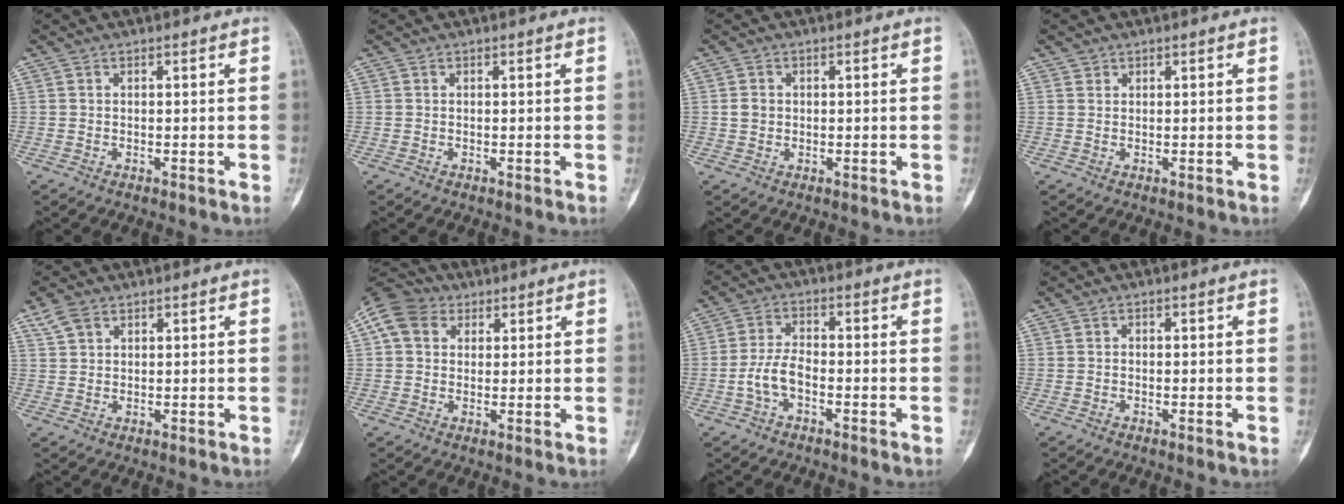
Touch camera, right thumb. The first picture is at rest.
{"total": 0.0}
{"total": 2.0, "force": [0.2, 1.8, 1.0], "torque": [-0.010, 0.004, 0.005]}
{"total": 0.9, "force": [0.6, 0.7, 0.0], "torque": [0.012, -0.002, 0.007]}
{"total": 3.4, "force": [2.2, 2.0, 1.7], "torque": [-0.034, 0.002, 0.050]}
{"total": 8.9, "force": [3.2, 7.1, 4.3], "torque": [-0.071, 0.013, 0.051]}
{"total": 5.4, "force": [-1.9, 2.8, 4.2], "torque": [-0.087, 0.023, -0.041]}
{"total": 0.5, "force": [-0.1, 0.5, 0.2], "torque": [0.000, 0.002, -0.005]}